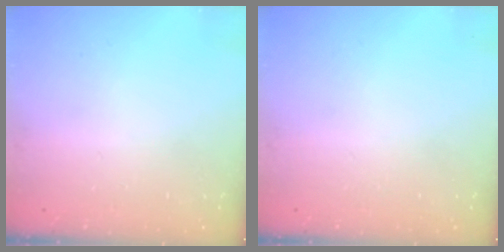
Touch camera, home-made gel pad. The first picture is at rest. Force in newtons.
{"total": 0.0}